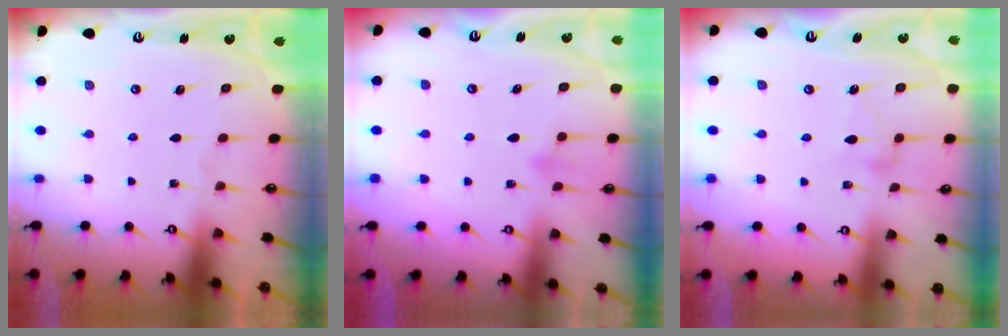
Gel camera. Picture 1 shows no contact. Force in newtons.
{"total": 8.2, "press": 8.1, "slide": 0.6}
{"total": 8.7, "press": 8.7, "slide": 0.2}